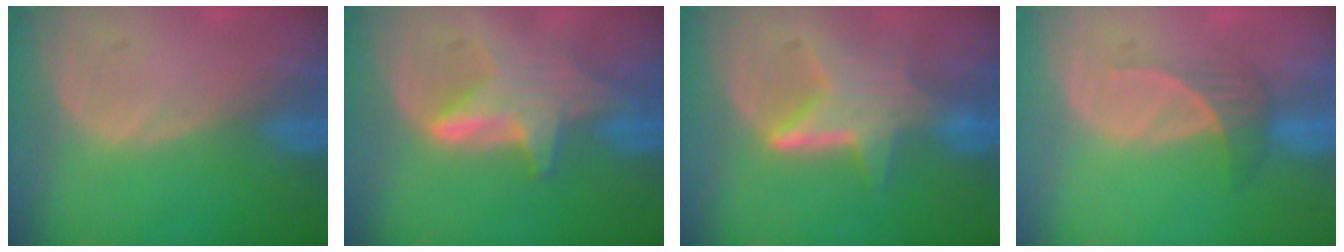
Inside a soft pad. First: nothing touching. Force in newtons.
{"total": 6.1, "press": 6.0, "slide": 0.5}
{"total": 6.2, "press": 6.1, "slide": 0.9}
{"total": 2.8, "press": 2.7, "slide": 0.9}